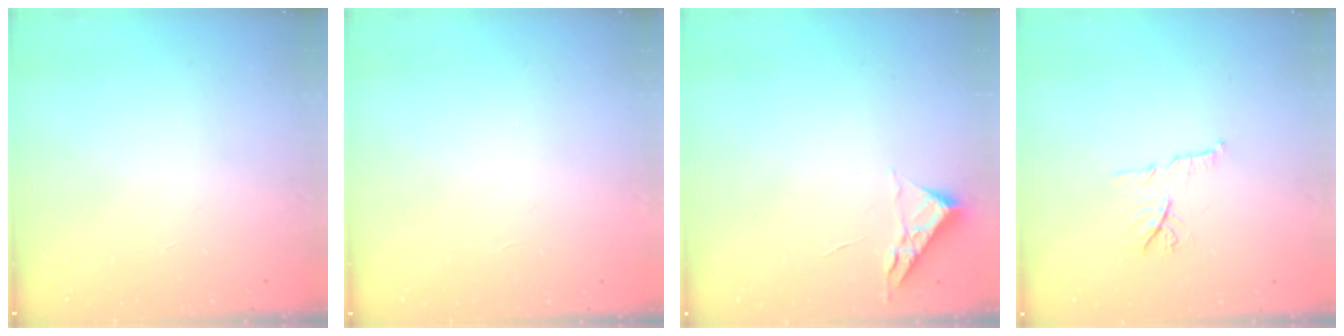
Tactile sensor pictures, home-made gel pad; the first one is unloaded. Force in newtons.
{"total": 1.5, "press": 1.5, "slide": 0.1}
{"total": 3.5, "press": 3.4, "slide": 0.5}
{"total": 7.5, "press": 7.5, "slide": 0.7}